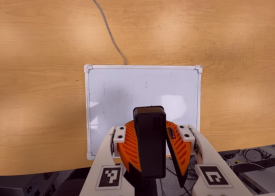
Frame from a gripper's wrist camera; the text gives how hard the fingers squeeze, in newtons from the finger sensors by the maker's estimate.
{"total": 9.7, "left": 10.1, "right": 9.3}